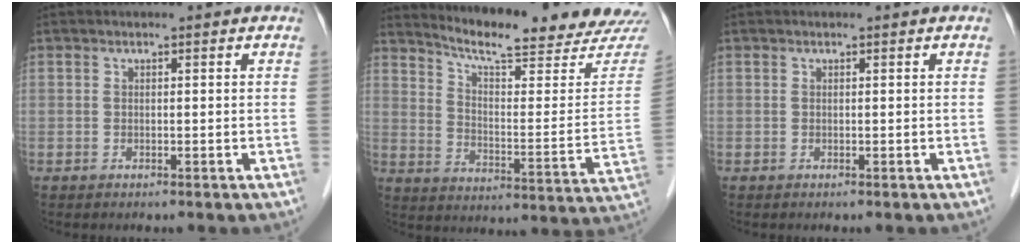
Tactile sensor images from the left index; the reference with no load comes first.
{"total": 20.8, "force": [19.7, 0.5, 6.7], "torque": [-0.108, -0.084, 0.259]}
{"total": 0.0}